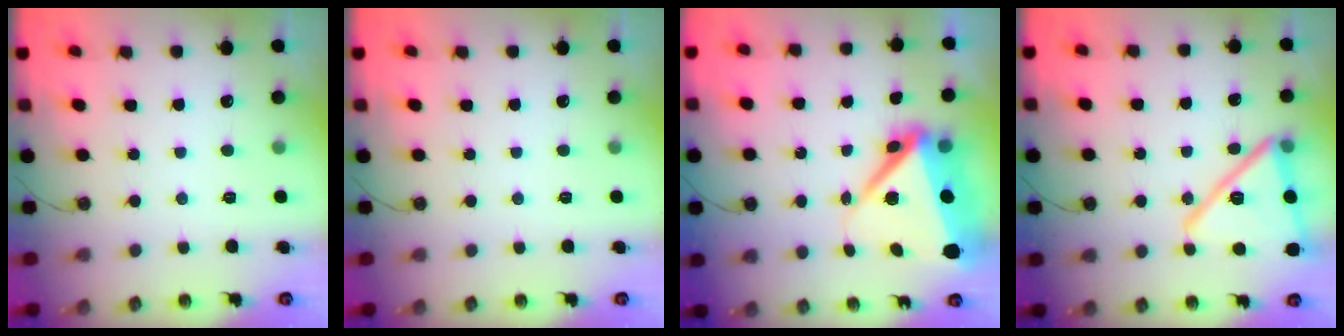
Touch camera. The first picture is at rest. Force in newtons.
{"total": 0.0}
{"total": 11.9, "press": 11.8, "slide": 1.9}
{"total": 18.3, "press": 17.9, "slide": 3.6}